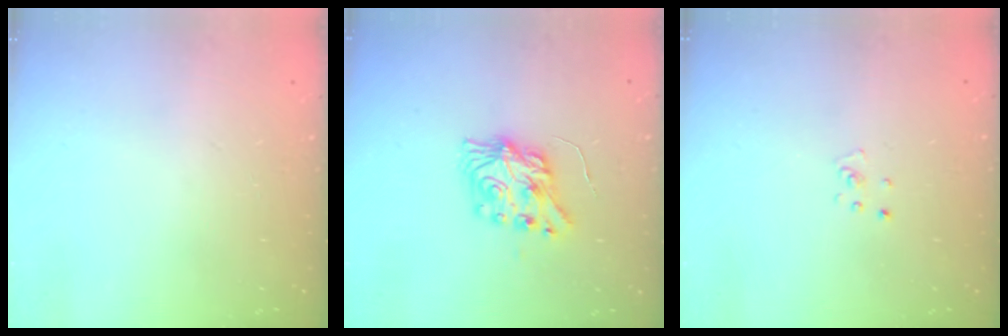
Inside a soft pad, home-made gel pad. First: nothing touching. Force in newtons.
{"total": 8.1, "press": 8.1, "slide": 0.2}
{"total": 2.6, "press": 2.6, "slide": 0.3}